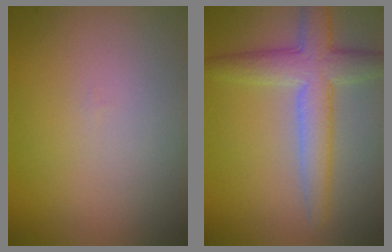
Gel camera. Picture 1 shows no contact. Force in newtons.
{"total": 5.0, "press": 5.0, "slide": 0.2}